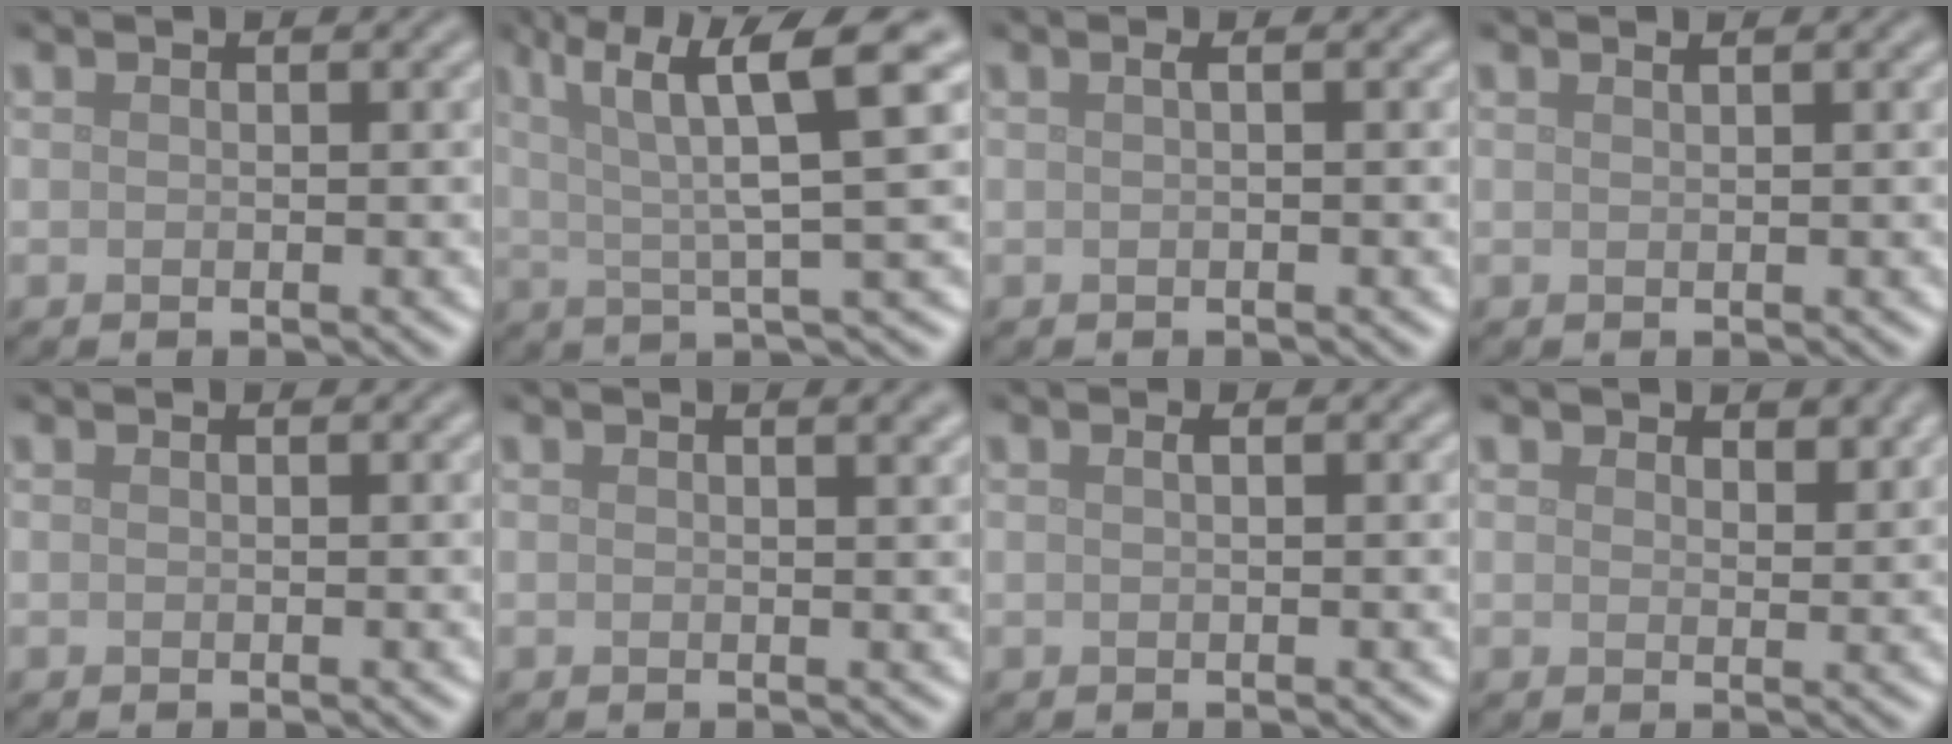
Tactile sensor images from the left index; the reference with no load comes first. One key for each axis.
{"total": 8.3, "fx": 3.3, "fy": 1.4, "fz": 7.5, "tx": -0.118, "ty": 0.019, "tz": 0.055}
{"total": 0.9, "fx": 0.1, "fy": 0.3, "fz": 0.8, "tx": -0.013, "ty": 0.005, "tz": -0.001}
{"total": 0.7, "fx": 0.5, "fy": 0.3, "fz": 0.4, "tx": -0.003, "ty": 0.000, "tz": 0.005}
{"total": 0.0}
{"total": 1.7, "fx": 1.0, "fy": 0.6, "fz": 1.3, "tx": -0.007, "ty": 0.004, "tz": 0.009}
{"total": 0.7, "fx": 0.2, "fy": 0.2, "fz": 0.6, "tx": -0.009, "ty": 0.006, "tz": 0.002}
{"total": 2.0, "fx": 1.7, "fy": 0.9, "fz": 0.8, "tx": -0.012, "ty": -0.004, "tz": 0.026}